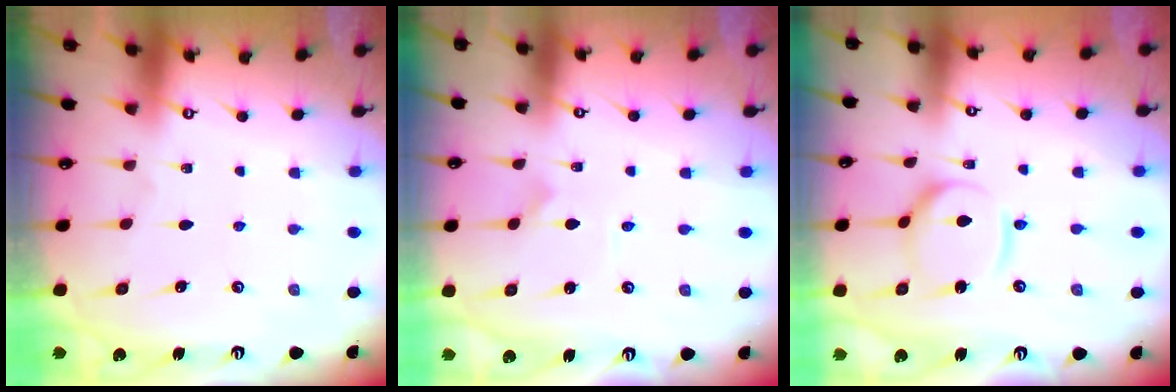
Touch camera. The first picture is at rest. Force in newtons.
{"total": 0.6, "press": 0.5, "slide": 0.1}
{"total": 8.4, "press": 8.4, "slide": 0.9}